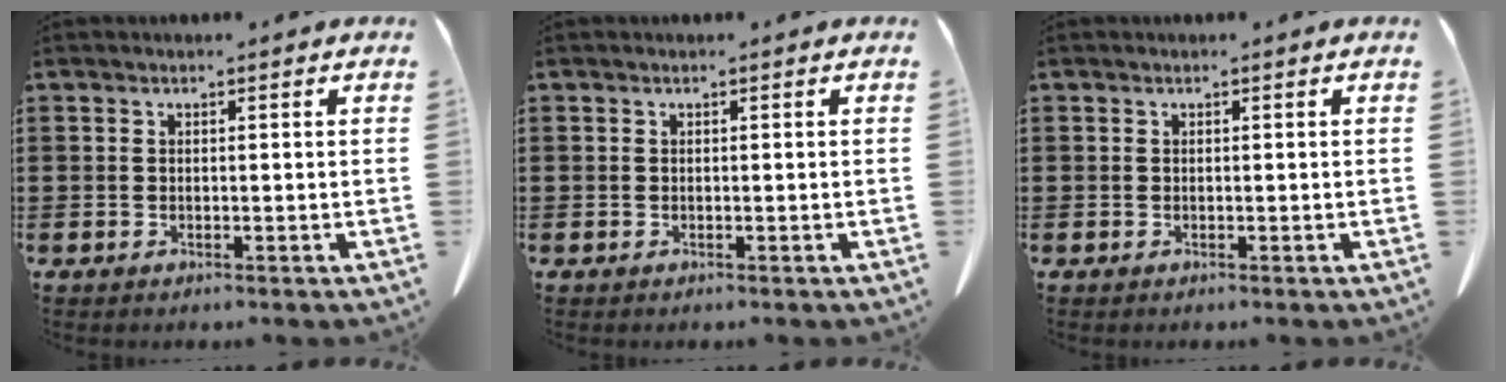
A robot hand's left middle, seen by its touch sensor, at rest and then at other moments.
{"total": 0.0}
{"total": 0.0}